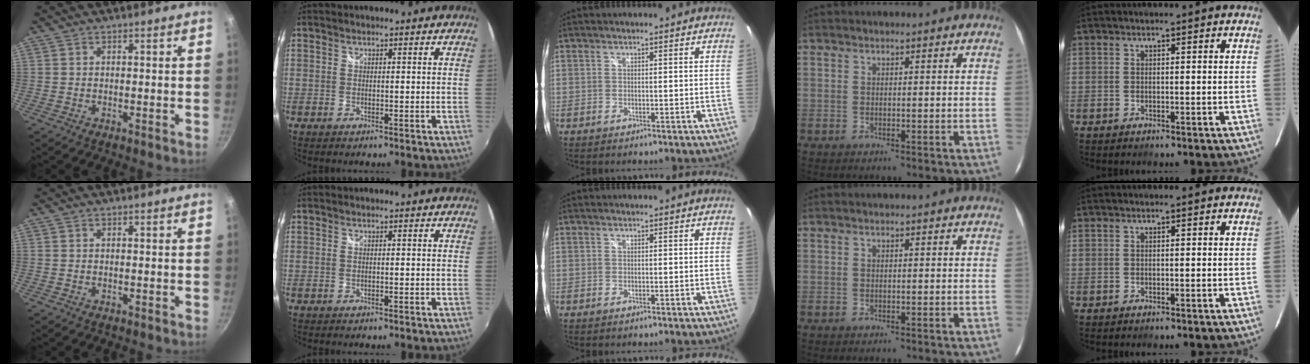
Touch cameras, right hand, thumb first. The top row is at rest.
{}